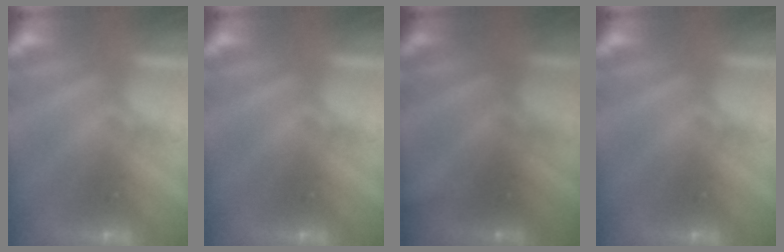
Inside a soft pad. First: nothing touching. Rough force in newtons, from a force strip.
{"total": 0.0}
{"total": 2.1}
{"total": 0.0}